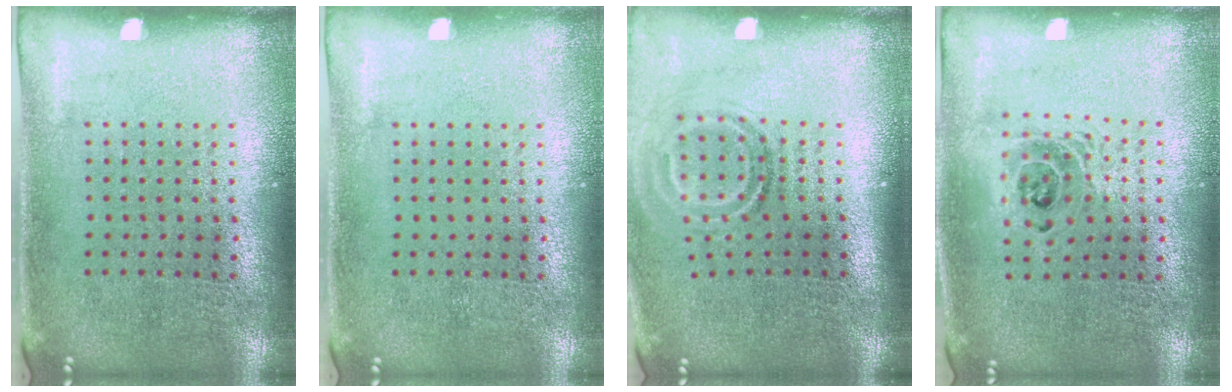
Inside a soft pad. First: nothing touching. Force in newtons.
{"total": 0.0}
{"total": 1.9, "press": 1.2, "slide": 1.5}
{"total": 1.5, "press": 1.3, "slide": 0.7}